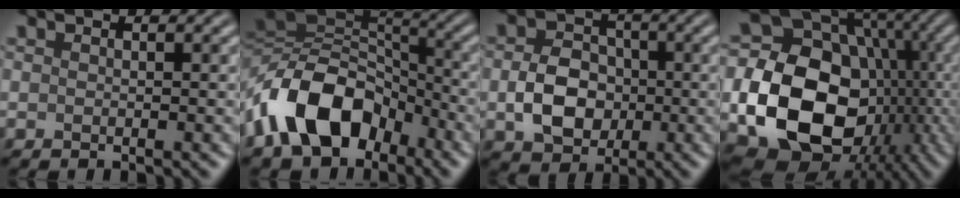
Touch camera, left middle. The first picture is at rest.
{"total": 11.3, "force": [-5.1, 7.2, 7.1], "torque": [-0.133, 0.013, -0.100]}
{"total": 5.2, "force": [-0.9, 4.0, 3.2], "torque": [-0.063, 0.002, -0.016]}
{"total": 20.1, "force": [-3.3, 16.6, 10.9], "torque": [-0.191, -0.030, -0.064]}